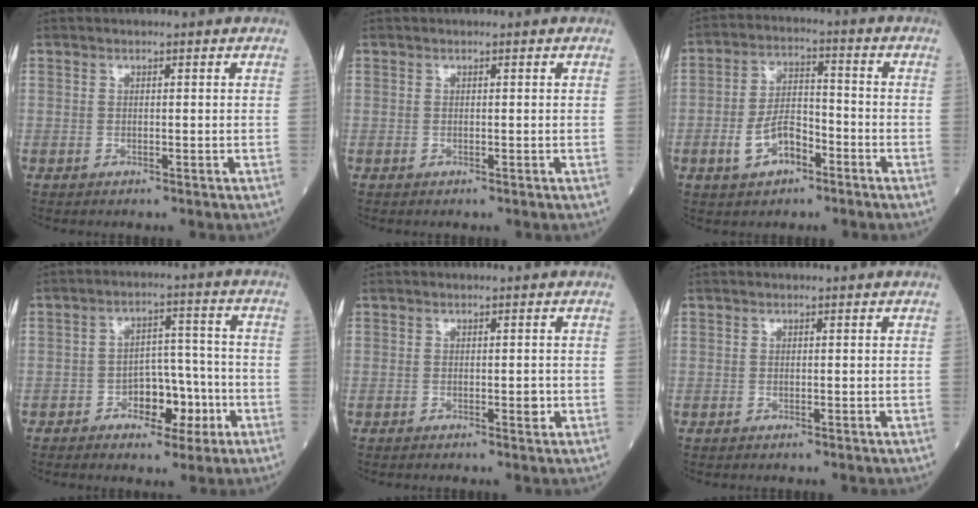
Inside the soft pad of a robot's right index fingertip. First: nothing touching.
{"total": 0.0}
{"total": 7.2, "force": [-3.4, 3.7, 5.1], "torque": [-0.104, 0.012, -0.061]}
{"total": 7.3, "force": [-3.1, 4.0, 5.3], "torque": [-0.074, 0.023, -0.044]}
{"total": 1.1, "force": [-0.2, 0.4, 1.0], "torque": [-0.012, -0.001, -0.002]}
{"total": 0.0}